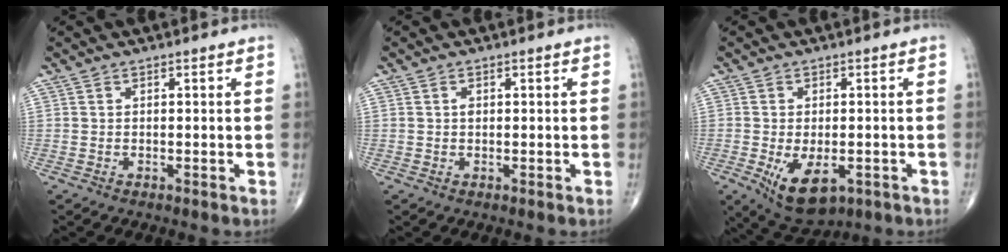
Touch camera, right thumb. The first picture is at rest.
{"total": 0.8, "force": [0.1, 0.6, 0.6], "torque": [-0.008, 0.001, 0.002]}
{"total": 9.3, "force": [-3.2, 4.9, 7.2], "torque": [-0.110, -0.006, -0.037]}